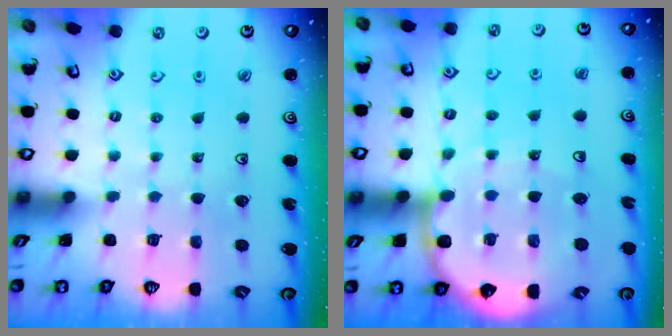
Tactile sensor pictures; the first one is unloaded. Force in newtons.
{"total": 10.3, "press": 10.1, "slide": 2.1}